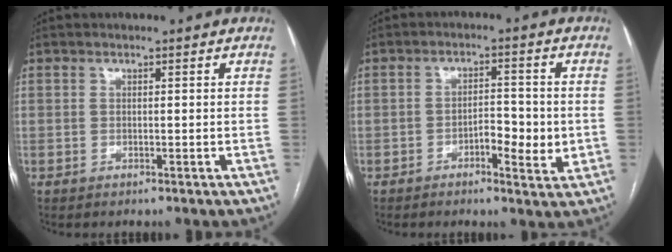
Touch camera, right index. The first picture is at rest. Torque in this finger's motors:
{"motor_torque": [0.07, -0.19, 0.12, 0.02]}